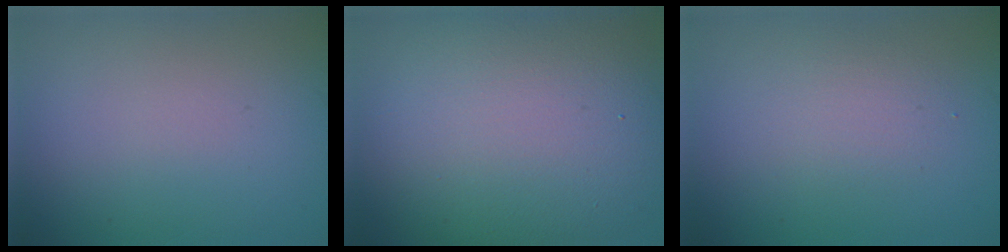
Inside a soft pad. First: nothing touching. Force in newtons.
{"total": 14.7, "press": 14.7, "slide": 0.8}
{"total": 1.7, "press": 1.7, "slide": 0.0}